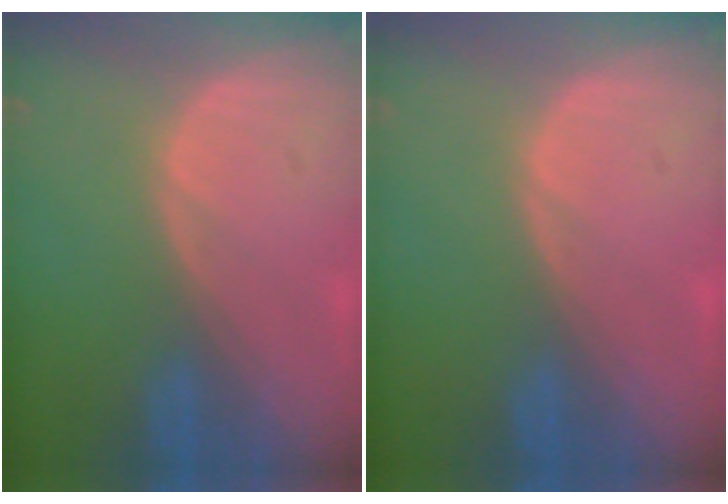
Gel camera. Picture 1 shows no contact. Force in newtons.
{"total": 0.0}